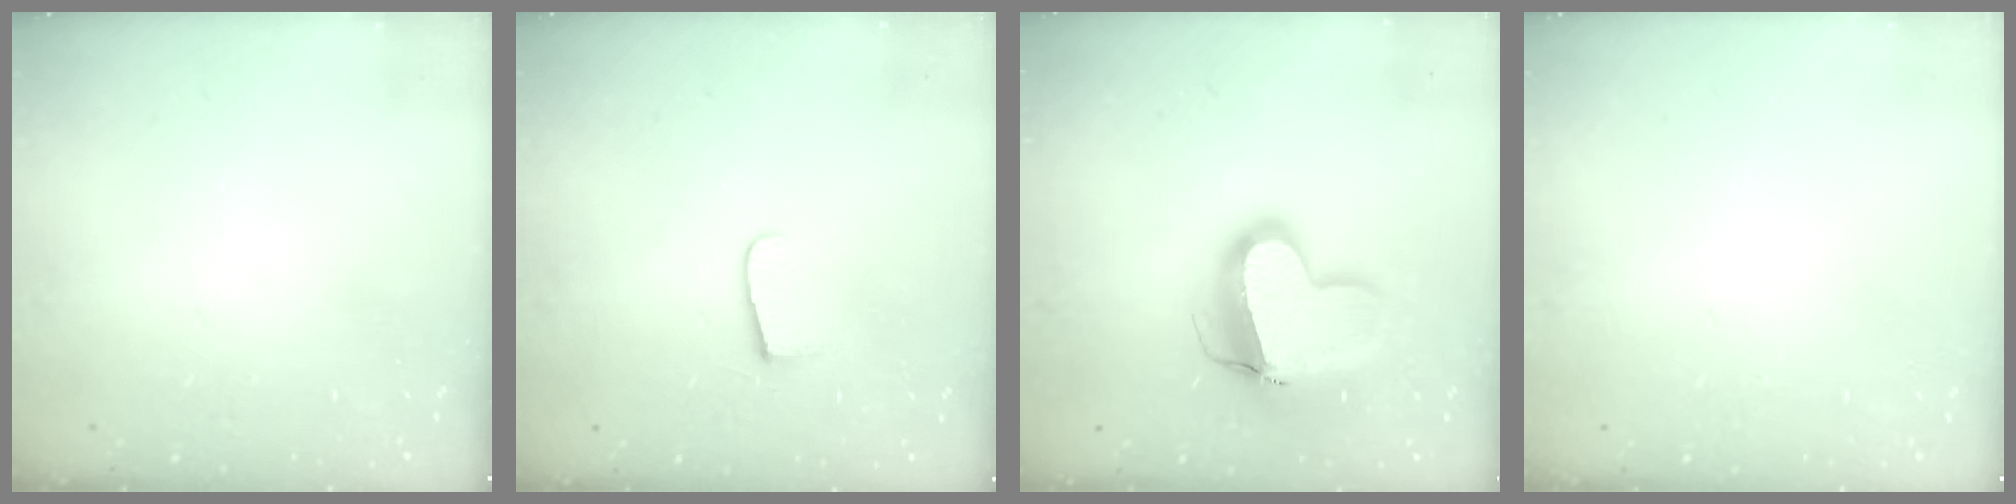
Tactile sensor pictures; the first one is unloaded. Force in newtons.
{"total": 4.8, "press": 4.8, "slide": 0.6}
{"total": 16.2, "press": 16.0, "slide": 2.1}
{"total": 0.0}